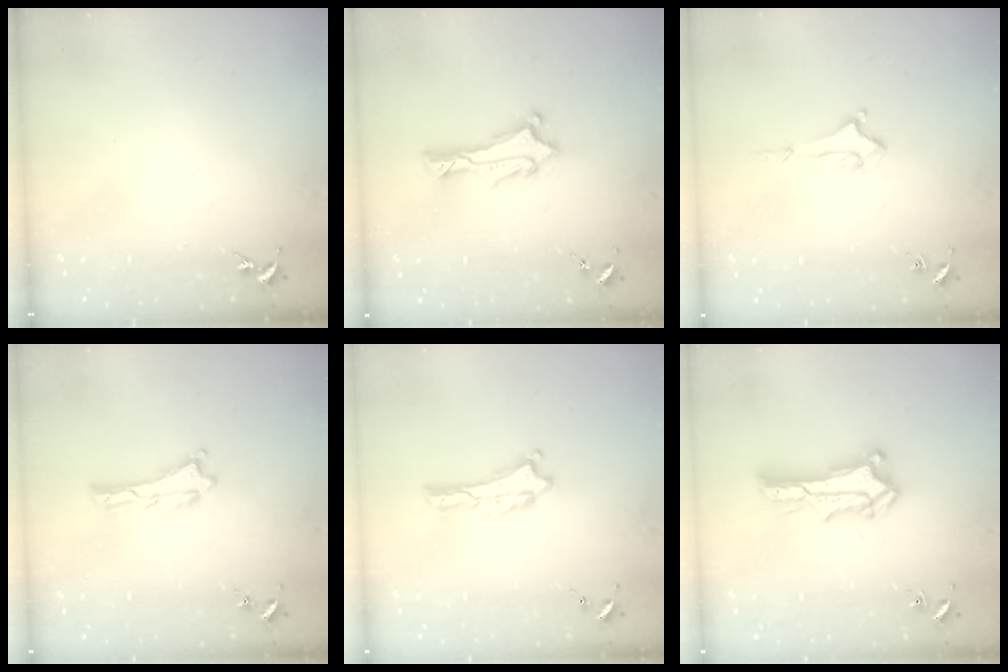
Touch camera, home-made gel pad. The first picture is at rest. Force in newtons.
{"total": 1.3, "press": 1.2, "slide": 0.1}
{"total": 1.7, "press": 1.6, "slide": 0.4}
{"total": 0.0}
{"total": 0.0}
{"total": 6.6, "press": 6.6, "slide": 0.6}